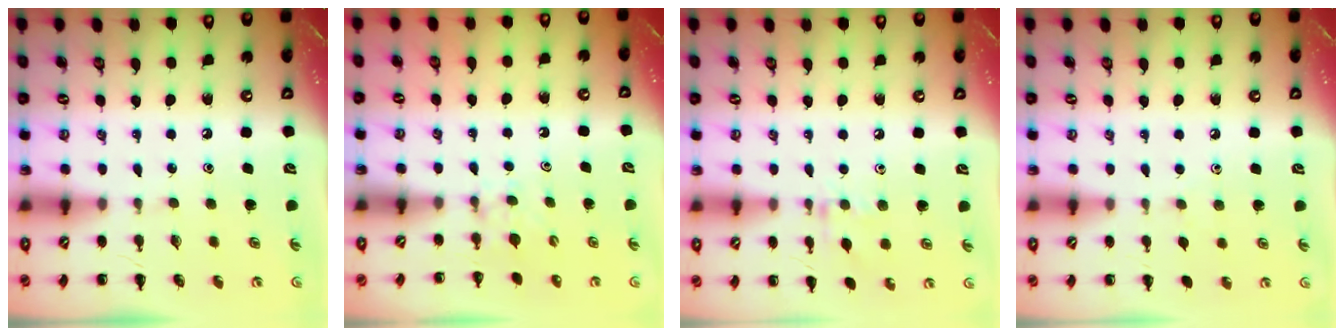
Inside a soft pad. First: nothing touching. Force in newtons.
{"total": 3.7, "press": 3.4, "slide": 1.4}
{"total": 6.7, "press": 6.5, "slide": 1.7}
{"total": 2.9, "press": 2.7, "slide": 1.2}